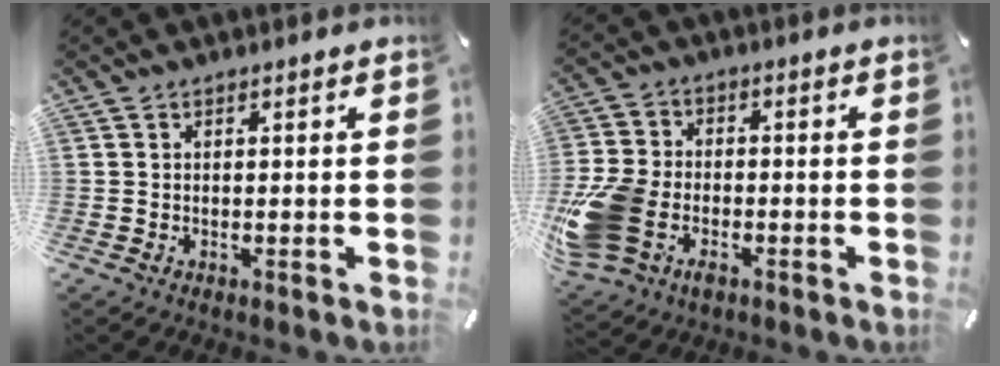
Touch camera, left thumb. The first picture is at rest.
{"total": 12.8, "force": [-4.9, 9.4, 7.2], "torque": [-0.153, 0.034, -0.083]}